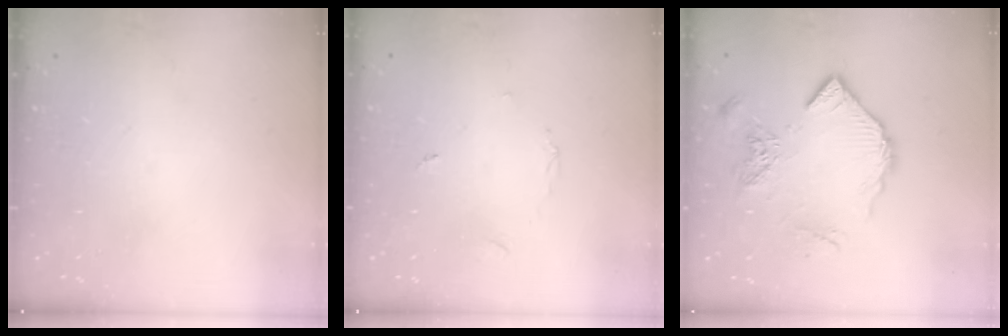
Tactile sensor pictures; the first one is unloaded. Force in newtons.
{"total": 3.1, "press": 3.1, "slide": 0.4}
{"total": 10.4, "press": 10.3, "slide": 1.2}